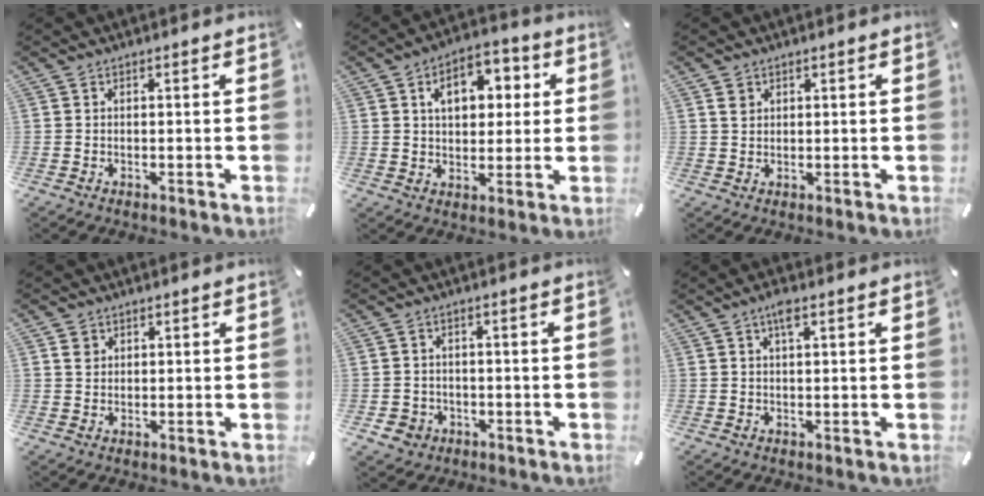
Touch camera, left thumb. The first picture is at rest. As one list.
[{"total": 9.8, "force": [3.0, 7.2, 5.9], "torque": [-0.078, 0.000, 0.046]}, {"total": 1.9, "force": [1.0, 1.5, 0.7], "torque": [-0.010, -0.002, 0.018]}, {"total": 2.2, "force": [1.1, 1.8, 0.6], "torque": [0.000, -0.004, 0.018]}, {"total": 4.0, "force": [-1.6, 3.6, 0.8], "torque": [-0.020, 0.007, -0.030]}, {"total": 3.0, "force": [1.5, 0.8, 2.4], "torque": [-0.044, 0.002, 0.022]}]